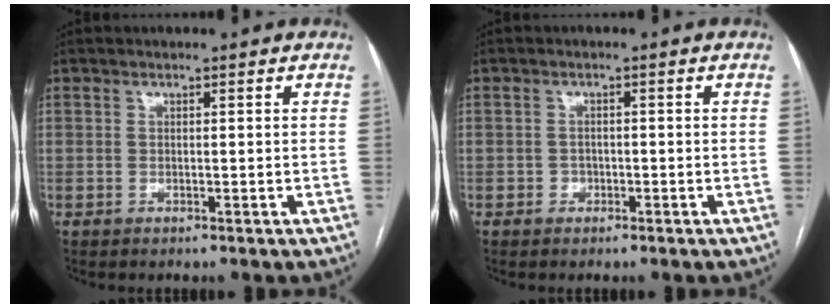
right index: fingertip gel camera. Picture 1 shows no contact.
{"total": 1.1, "force": [-0.6, 0.9, 0.2], "torque": [0.000, 0.005, -0.011]}